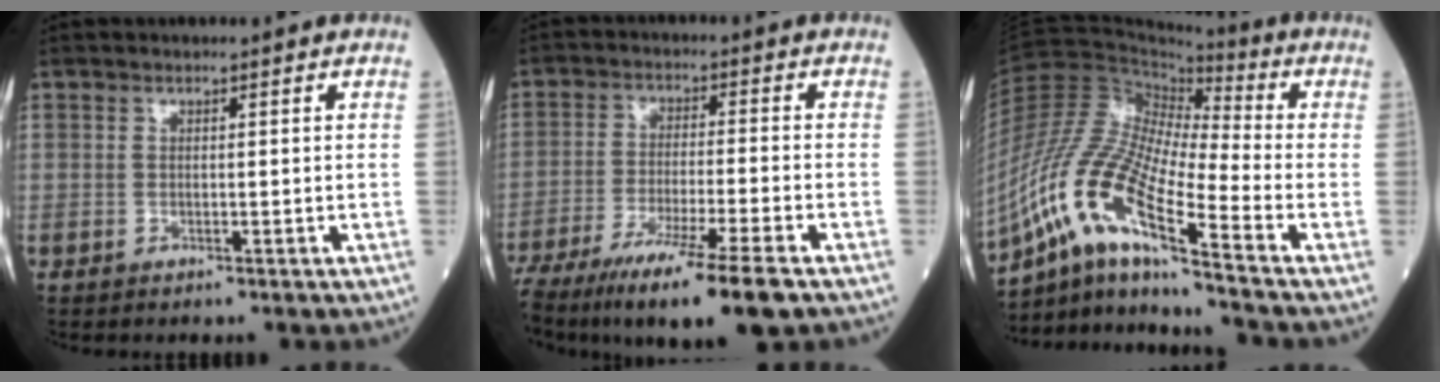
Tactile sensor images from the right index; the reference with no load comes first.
{"total": 17.3, "force": [-12.1, 0.4, 12.3], "torque": [-0.194, -0.049, -0.202]}
{"total": 16.1, "force": [-9.5, 1.6, 12.9], "torque": [-0.281, -0.012, -0.177]}